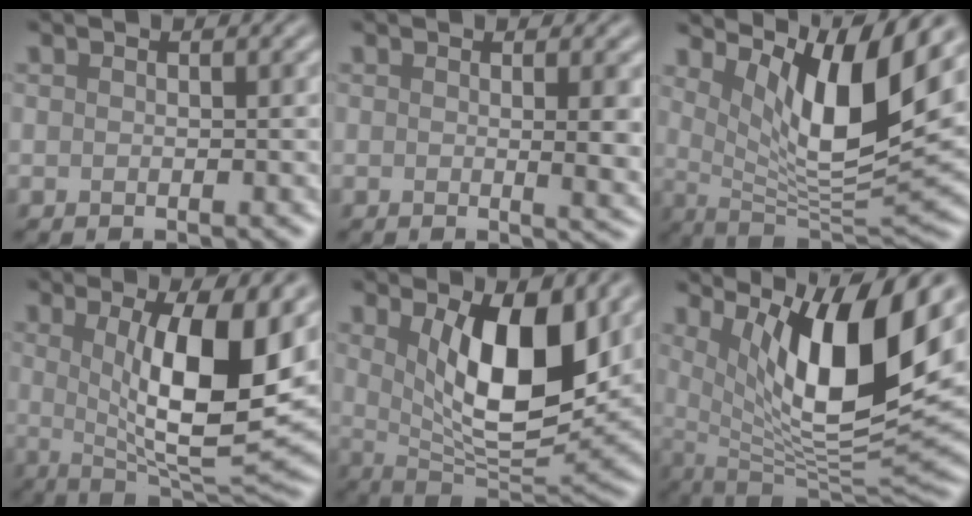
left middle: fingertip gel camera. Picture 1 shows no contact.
{"total": 3.4, "force": [0.4, 0.9, 3.2], "torque": [-0.034, -0.004, 0.006]}
{"total": 9.9, "force": [4.7, 2.5, 8.4], "torque": [-0.136, -0.015, 0.087]}
{"total": 11.3, "force": [1.8, 3.2, 10.6], "torque": [-0.157, -0.011, 0.036]}
{"total": 9.5, "force": [2.9, 3.7, 8.2], "torque": [-0.137, -0.021, 0.053]}
{"total": 12.1, "force": [4.7, 3.5, 10.6], "torque": [-0.167, -0.011, 0.090]}